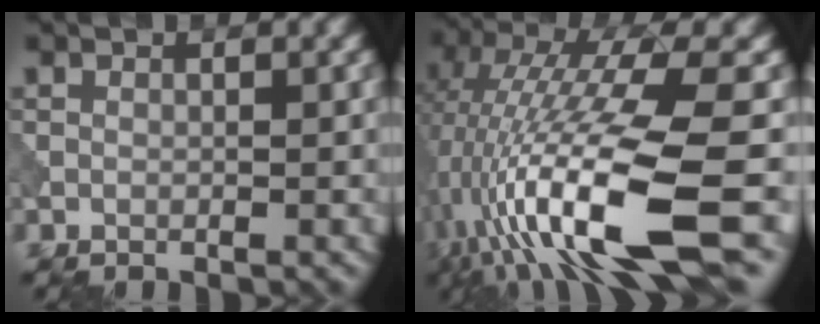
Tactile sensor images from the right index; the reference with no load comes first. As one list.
[{"total": 14.4, "force": [-3.8, 3.5, 13.5], "torque": [-0.256, 0.004, -0.052]}]